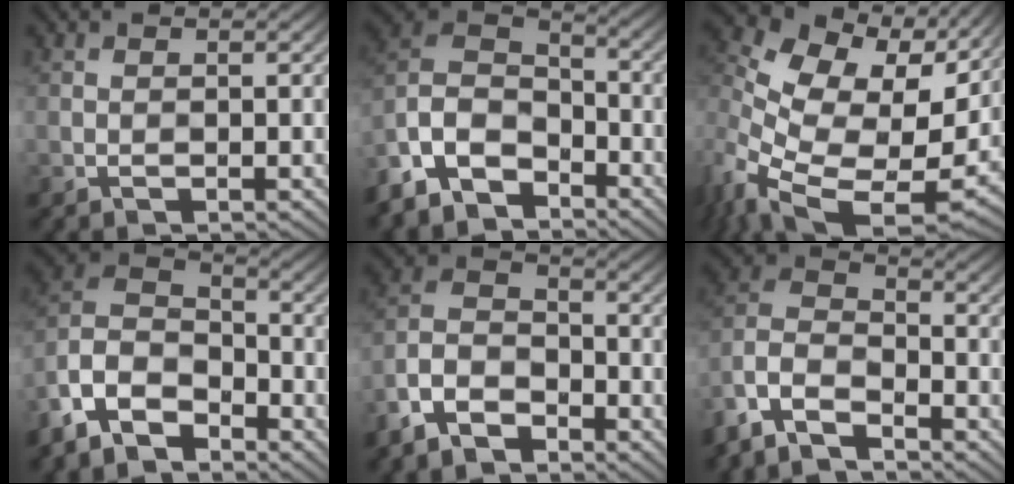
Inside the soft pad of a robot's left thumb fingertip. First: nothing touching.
{"total": 12.6, "force": [-8.5, 7.1, 6.0], "torque": [-0.163, -0.010, -0.176]}
{"total": 18.2, "force": [3.3, 12.9, 12.5], "torque": [-0.274, -0.019, 0.112]}
{"total": 10.9, "force": [-7.5, 5.5, 5.7], "torque": [-0.140, -0.008, -0.167]}
{"total": 7.7, "force": [-5.3, 4.0, 3.9], "torque": [-0.089, -0.005, -0.121]}
{"total": 9.5, "force": [-7.4, 3.6, 4.8], "torque": [-0.113, -0.009, -0.165]}